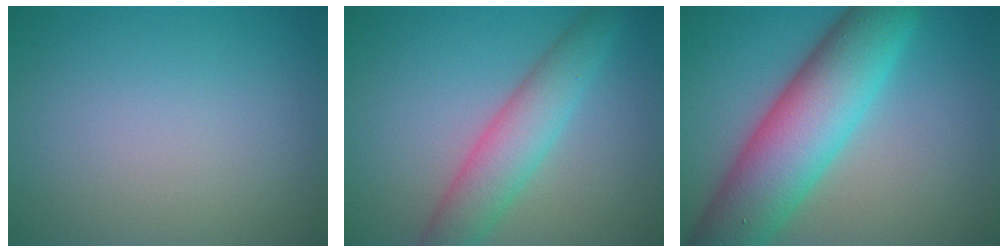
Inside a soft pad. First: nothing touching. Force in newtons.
{"total": 4.8, "press": 4.8, "slide": 0.3}
{"total": 10.6, "press": 10.6, "slide": 0.2}